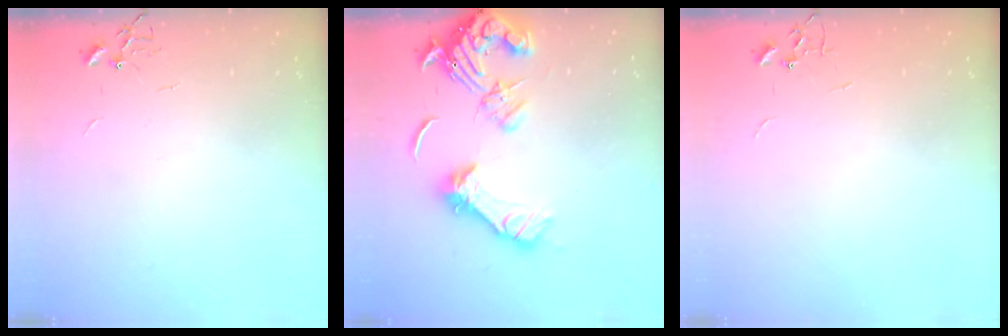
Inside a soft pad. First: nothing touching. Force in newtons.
{"total": 16.5, "press": 16.3, "slide": 2.2}
{"total": 0.0}